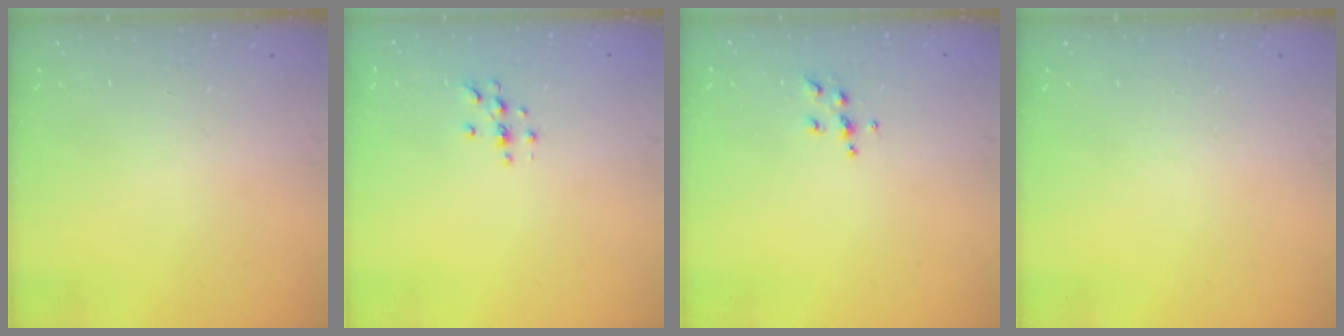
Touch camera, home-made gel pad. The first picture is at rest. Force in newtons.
{"total": 4.2, "press": 4.2, "slide": 0.5}
{"total": 5.6, "press": 5.6, "slide": 0.4}
{"total": 0.0}